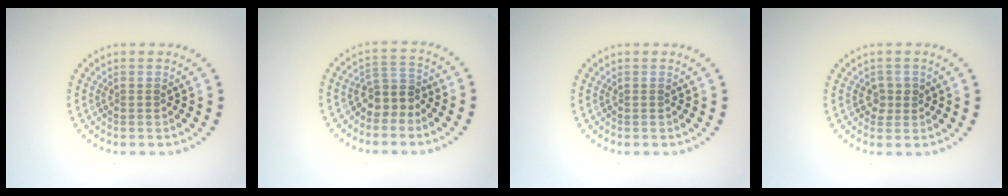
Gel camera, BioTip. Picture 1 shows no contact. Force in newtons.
{"total": 2.7, "press": 2.0, "slide": 1.7}
{"total": 0.0}
{"total": 1.2, "press": 1.1, "slide": 0.4}